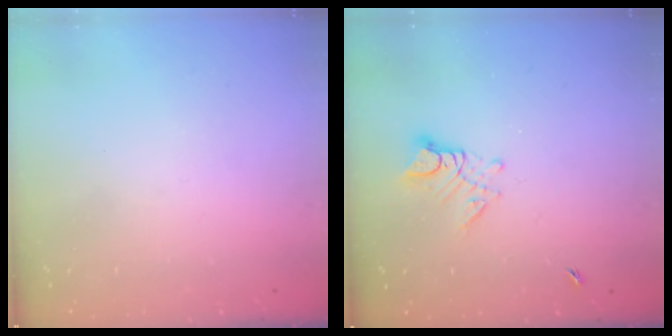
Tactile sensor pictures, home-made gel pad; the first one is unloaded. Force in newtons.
{"total": 6.7, "press": 6.7, "slide": 0.6}